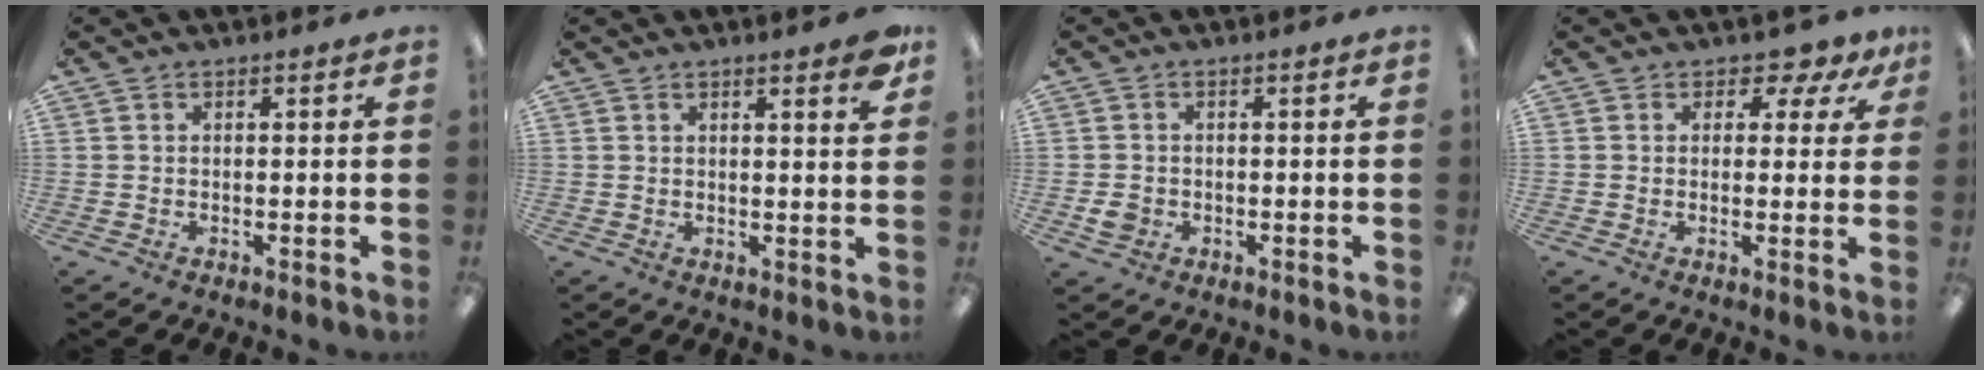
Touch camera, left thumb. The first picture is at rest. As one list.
[{"total": 4.5, "force": [3.4, 0.5, 2.9], "torque": [-0.041, -0.019, 0.054]}, {"total": 2.6, "force": [-0.5, 2.2, 1.2], "torque": [-0.011, 0.000, -0.008]}, {"total": 3.6, "force": [2.2, 2.6, 1.3], "torque": [-0.011, -0.012, 0.036]}]